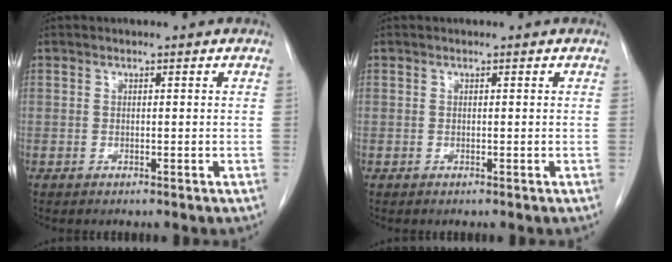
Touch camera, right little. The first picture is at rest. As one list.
[{"total": 0.0}]